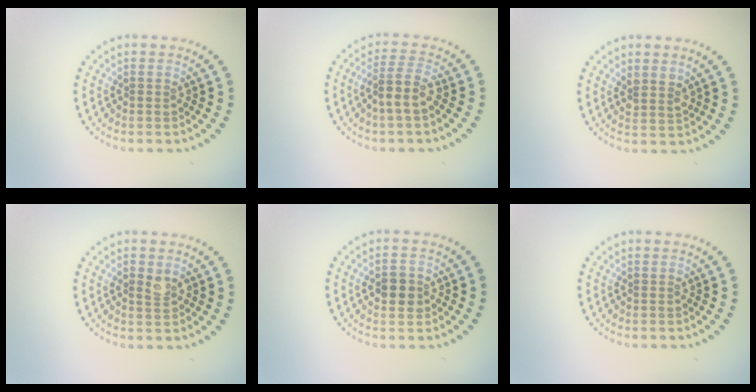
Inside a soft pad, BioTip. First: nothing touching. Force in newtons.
{"total": 2.8, "press": 2.2, "slide": 1.6}
{"total": 1.7, "press": 1.5, "slide": 0.8}
{"total": 1.4, "press": 1.4, "slide": 0.2}
{"total": 2.3, "press": 2.3, "slide": 0.2}
{"total": 0.0}